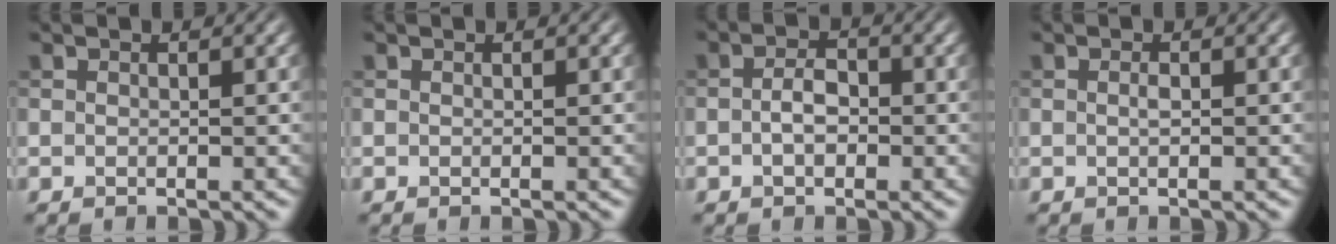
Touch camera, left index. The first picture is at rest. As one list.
[{"total": 0.0}, {"total": 2.4, "force": [-0.4, 1.5, 1.9], "torque": [-0.039, 0.003, -0.011]}, {"total": 0.7, "force": [0.0, 0.2, 0.6], "torque": [-0.014, 0.002, 0.001]}]